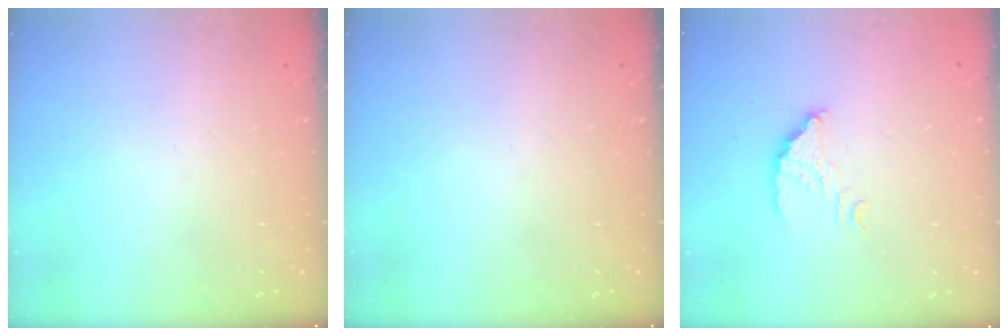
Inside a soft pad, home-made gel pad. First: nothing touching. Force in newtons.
{"total": 0.0}
{"total": 3.4, "press": 3.4, "slide": 0.3}